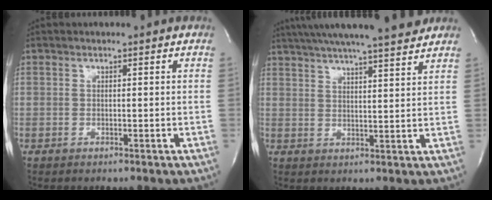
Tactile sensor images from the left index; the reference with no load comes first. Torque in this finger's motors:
{"motor_torque": [0.30, -0.43, 0.78, 0.19]}